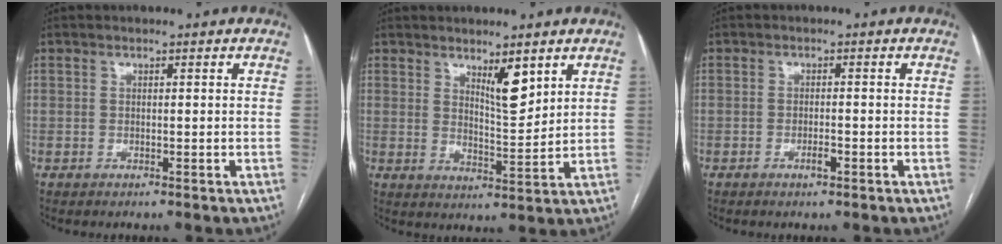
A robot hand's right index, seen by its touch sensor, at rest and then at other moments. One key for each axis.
{"total": 5.5, "fx": 3.4, "fy": 1.2, "fz": 4.1, "tx": -0.079, "ty": -0.013, "tz": 0.061}
{"total": 1.3, "fx": -0.7, "fy": 0.3, "fz": 1.1, "tx": -0.017, "ty": 0.001, "tz": -0.009}